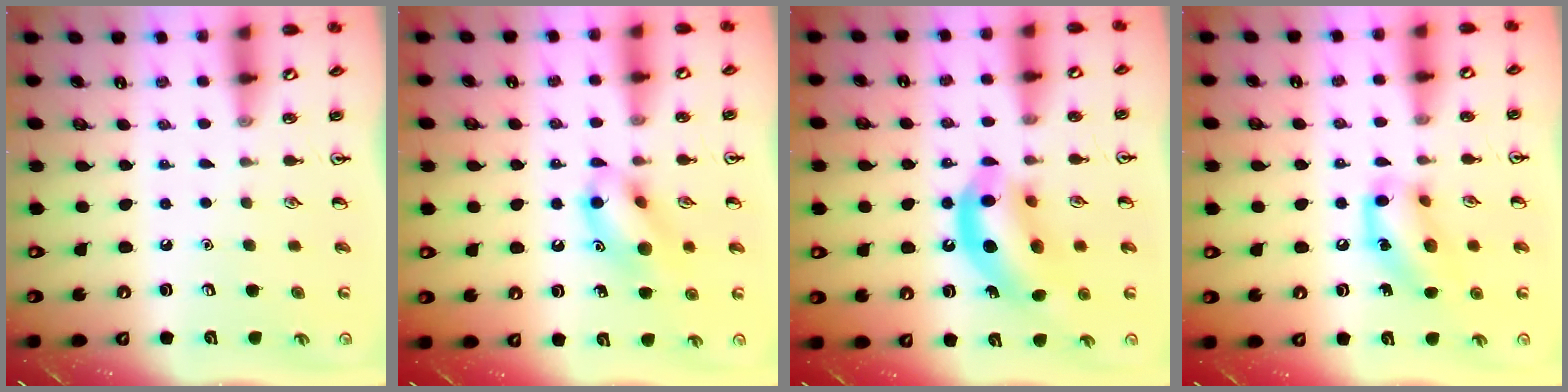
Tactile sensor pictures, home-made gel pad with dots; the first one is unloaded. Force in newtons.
{"total": 12.6, "press": 12.5, "slide": 1.6}
{"total": 13.6, "press": 13.0, "slide": 4.3}
{"total": 12.7, "press": 12.5, "slide": 2.2}